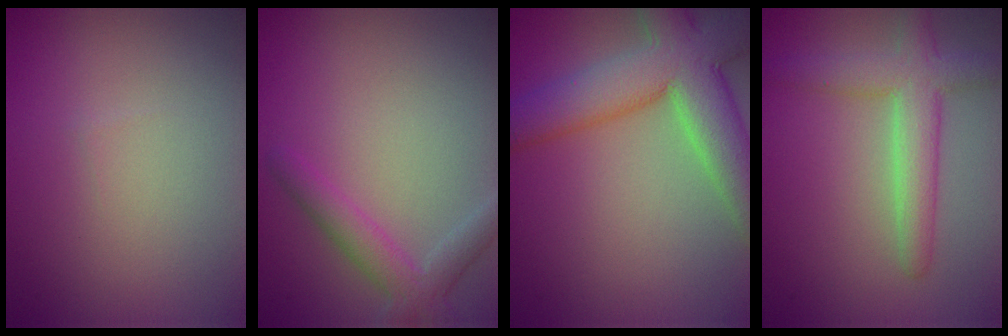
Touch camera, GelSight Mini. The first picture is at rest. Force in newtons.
{"total": 2.8, "press": 2.8, "slide": 0.0}
{"total": 8.9, "press": 8.9, "slide": 0.4}
{"total": 4.3, "press": 4.3, "slide": 0.1}